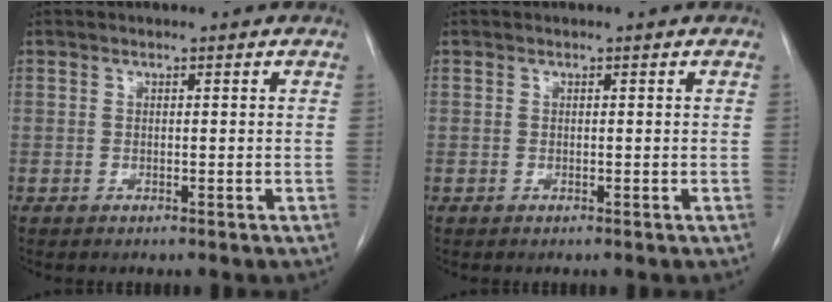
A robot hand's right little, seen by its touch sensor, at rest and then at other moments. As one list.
[{"total": 0.0}]